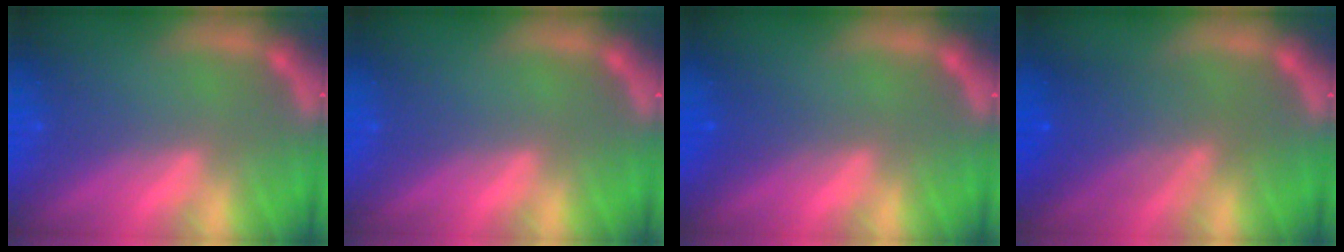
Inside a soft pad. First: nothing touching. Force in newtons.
{"total": 0.0}
{"total": 1.5}
{"total": 5.5}